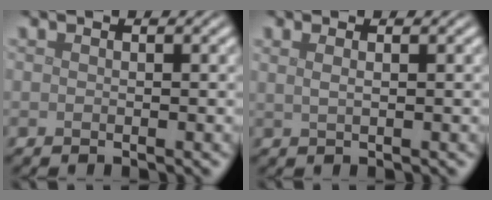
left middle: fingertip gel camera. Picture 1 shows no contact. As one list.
[{"total": 1.8, "force": [0.8, 0.9, 1.4], "torque": [-0.013, -0.004, 0.002]}]